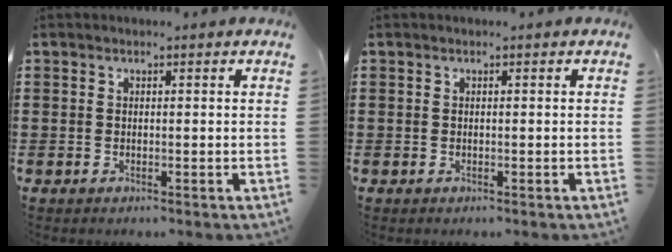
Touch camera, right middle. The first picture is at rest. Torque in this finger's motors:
{"motor_torque": [-0.05, -0.14, 0.00, 0.00]}